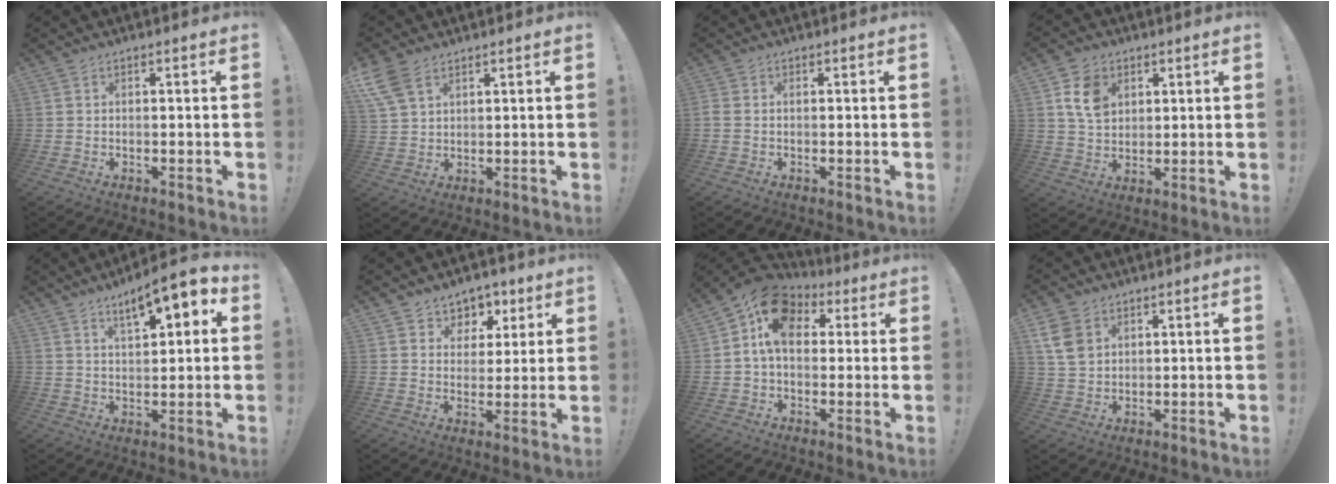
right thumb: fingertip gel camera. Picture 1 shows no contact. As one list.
[{"total": 7.4, "force": [4.4, 4.1, 4.2], "torque": [-0.087, -0.013, 0.089]}, {"total": 0.9, "force": [0.1, 0.7, 0.6], "torque": [-0.017, 0.004, 0.002]}, {"total": 9.6, "force": [3.5, 7.3, 5.2], "torque": [-0.081, 0.002, 0.071]}, {"total": 9.3, "force": [5.5, 2.6, 7.0], "torque": [-0.098, -0.038, 0.091]}, {"total": 6.8, "force": [3.8, 5.7, 0.5], "torque": [0.005, -0.032, 0.075]}, {"total": 13.0, "force": [4.4, 8.9, 8.5], "torque": [-0.133, -0.005, 0.088]}, {"total": 8.4, "force": [3.7, 6.2, 4.3], "torque": [-0.078, -0.005, 0.076]}]